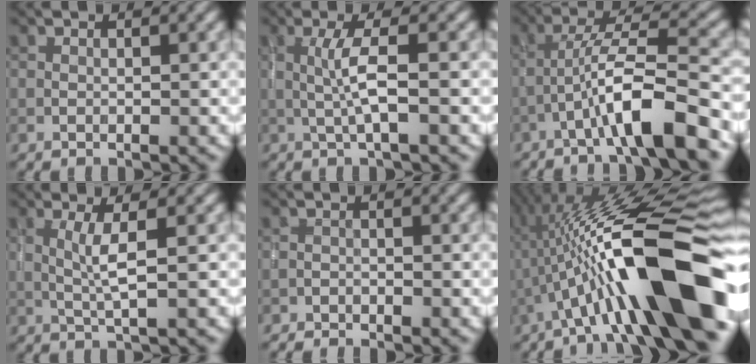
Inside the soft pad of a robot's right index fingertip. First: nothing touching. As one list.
[{"total": 2.8, "force": [-0.2, 0.1, 2.8], "torque": [-0.060, 0.002, -0.004]}, {"total": 7.5, "force": [-3.7, 0.9, 6.4], "torque": [-0.113, 0.020, -0.067]}, {"total": 2.5, "force": [0.3, 0.1, 2.5], "torque": [-0.055, 0.002, 0.007]}, {"total": 1.7, "force": [-1.6, 0.4, 0.2], "torque": [-0.010, 0.002, -0.030]}, {"total": 15.7, "force": [-2.7, 3.5, 15.1], "torque": [-0.234, 0.039, -0.042]}]